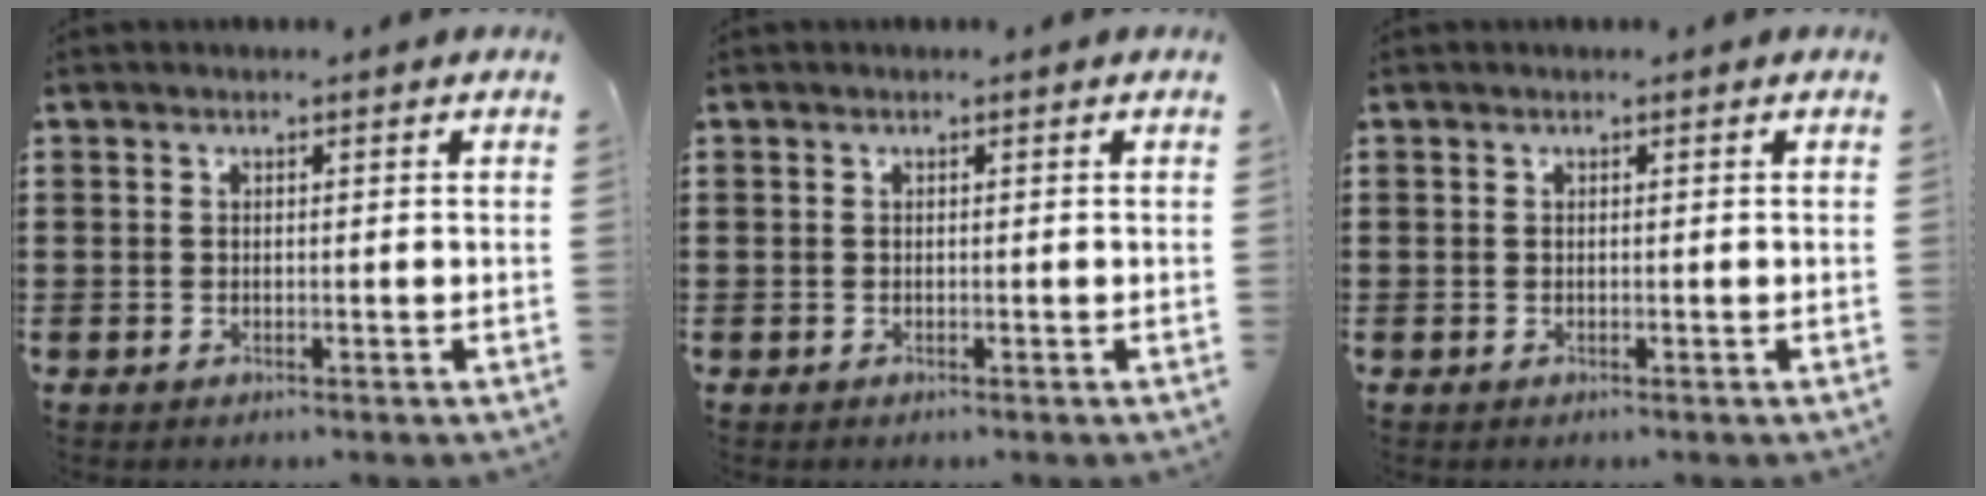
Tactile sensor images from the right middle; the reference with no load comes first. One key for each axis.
{"total": 0.0}
{"total": 0.0}